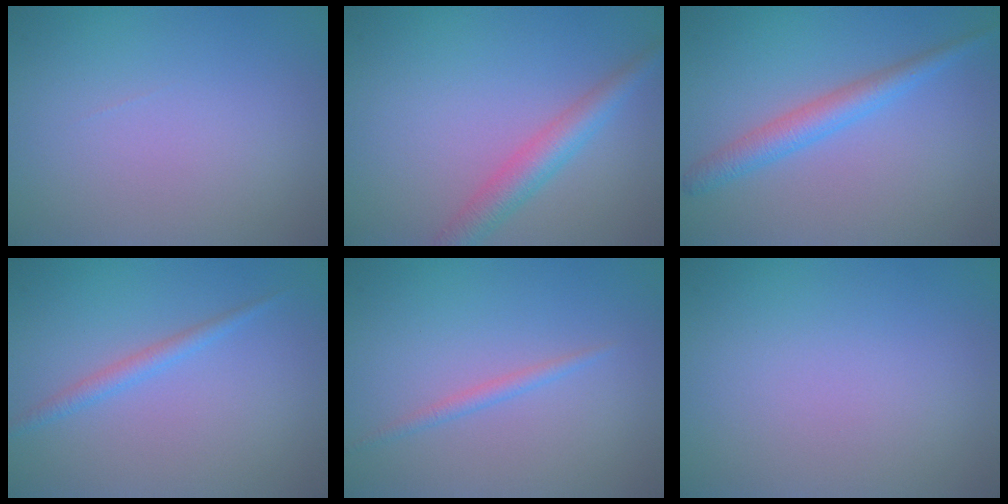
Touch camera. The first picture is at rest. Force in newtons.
{"total": 3.4, "press": 3.4, "slide": 0.1}
{"total": 2.9, "press": 2.9, "slide": 0.0}
{"total": 1.5, "press": 1.5, "slide": 0.1}
{"total": 1.1, "press": 1.1, "slide": 0.0}
{"total": 0.0}